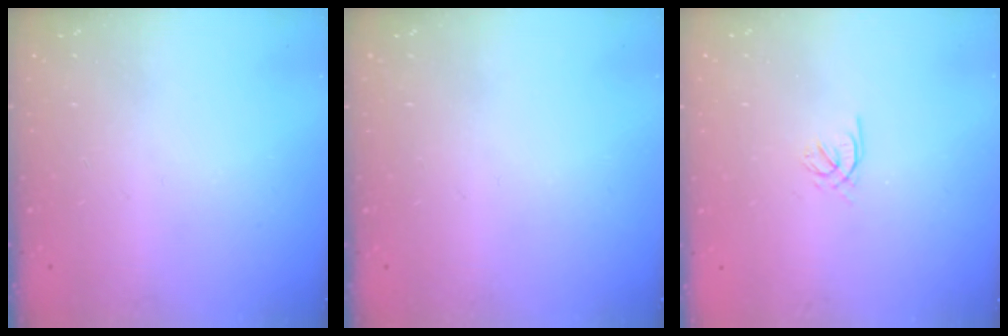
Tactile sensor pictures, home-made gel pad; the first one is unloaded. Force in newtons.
{"total": 0.0}
{"total": 2.0, "press": 1.9, "slide": 0.5}